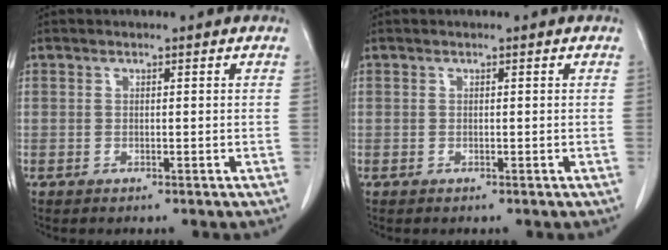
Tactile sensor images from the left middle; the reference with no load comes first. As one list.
[{"total": 0.0}]